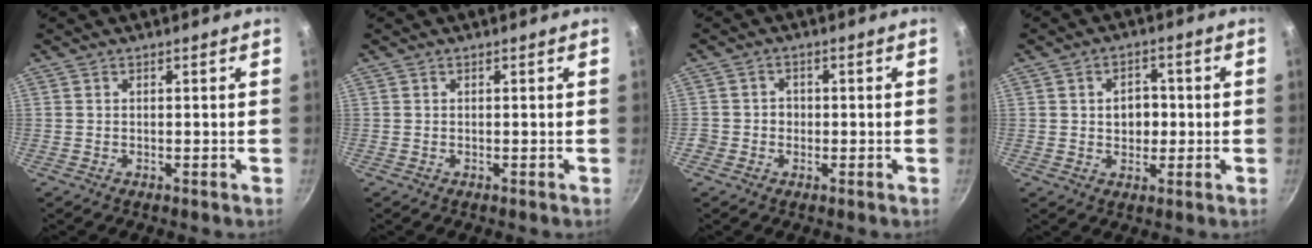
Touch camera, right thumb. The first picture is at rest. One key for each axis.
{"total": 0.0}
{"total": 2.6, "fx": -0.6, "fy": 2.4, "fz": 0.7, "tx": 0.006, "ty": 0.007, "tz": -0.015}
{"total": 5.4, "fx": 0.0, "fy": 4.2, "fz": 3.4, "tx": -0.024, "ty": 0.005, "tz": -0.001}